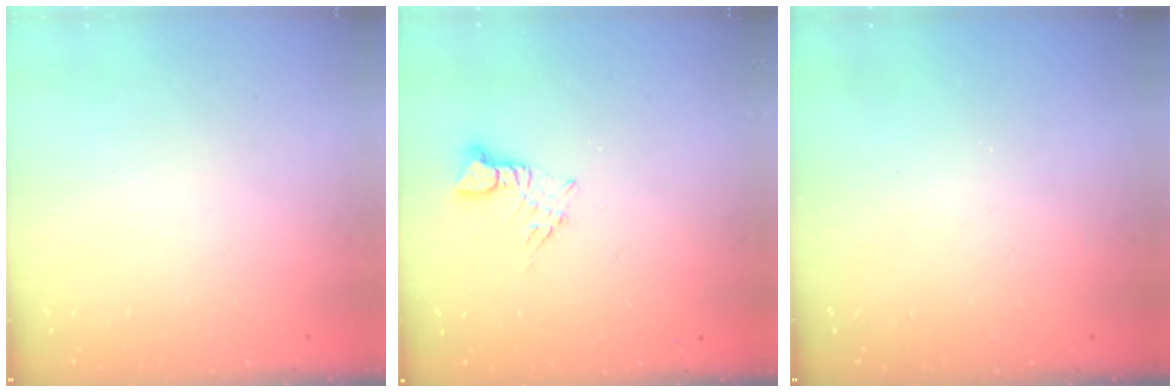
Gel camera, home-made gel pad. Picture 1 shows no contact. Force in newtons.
{"total": 2.9, "press": 2.9, "slide": 0.3}
{"total": 0.0}